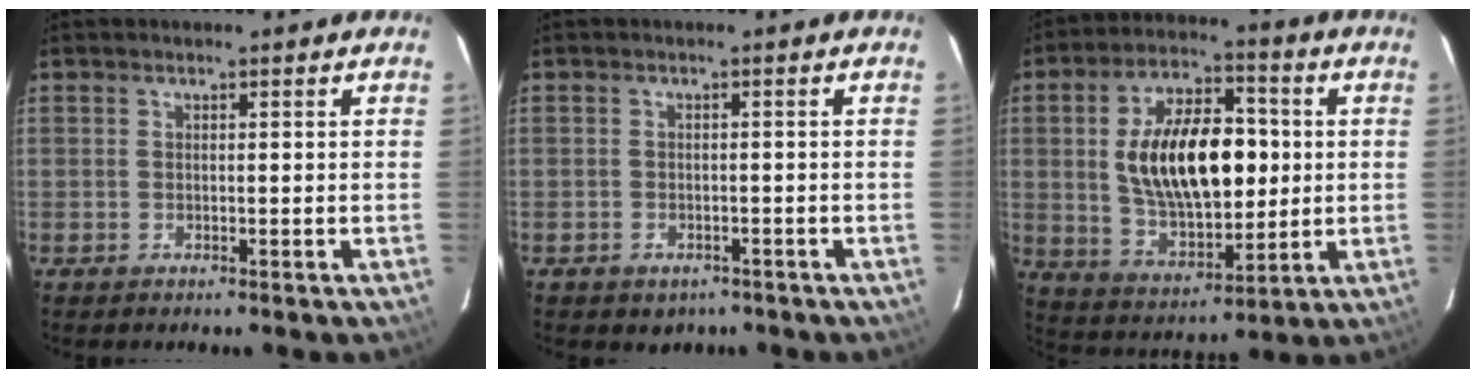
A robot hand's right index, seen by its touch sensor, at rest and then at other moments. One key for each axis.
{"total": 3.6, "fx": -2.3, "fy": 2.6, "fz": 1.1, "tx": -0.025, "ty": -0.002, "tz": -0.021}
{"total": 19.2, "fx": 1.8, "fy": 9.9, "fz": 16.3, "tx": -0.286, "ty": 0.017, "tz": 0.047}